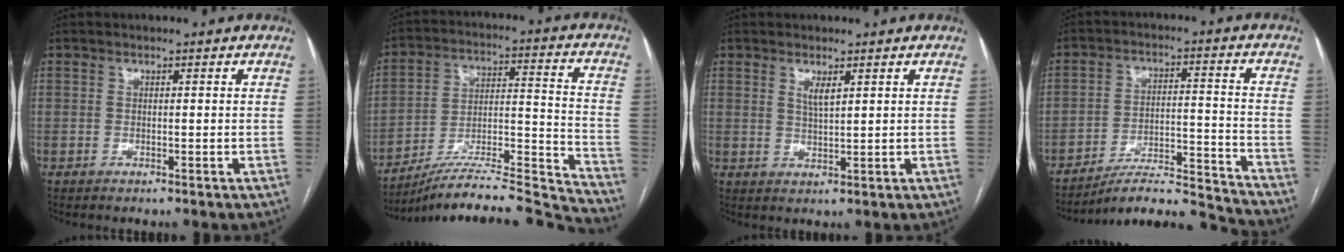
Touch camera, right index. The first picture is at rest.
{"total": 22.9, "force": [-22.0, -1.2, 6.3], "torque": [-0.079, 0.011, -0.335]}
{"total": 2.2, "force": [1.2, 0.3, 1.8], "torque": [-0.038, -0.006, 0.026]}
{"total": 12.8, "force": [-12.7, -0.8, 1.9], "torque": [-0.021, 0.026, -0.203]}